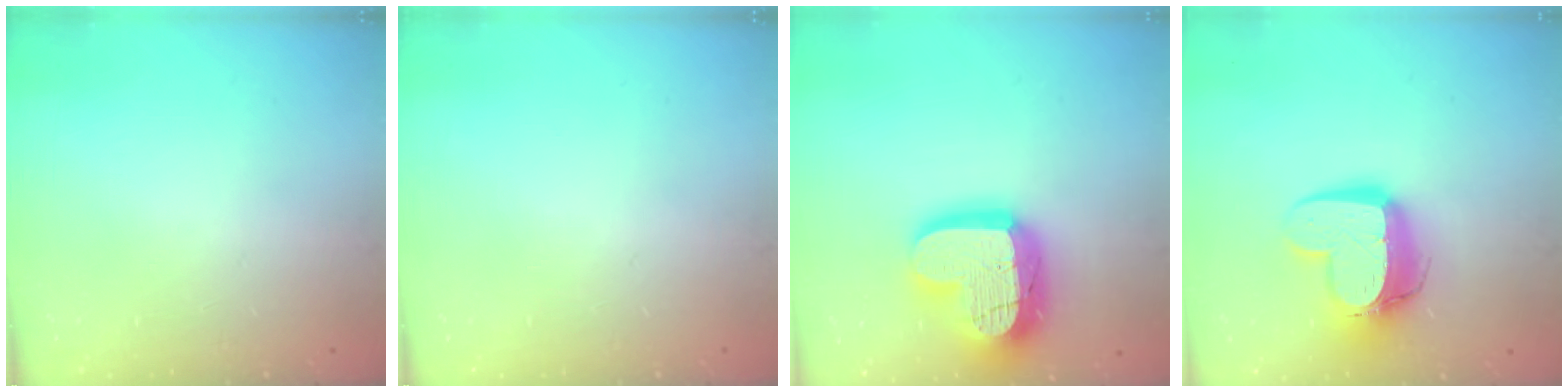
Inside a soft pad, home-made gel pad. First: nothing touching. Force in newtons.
{"total": 0.0}
{"total": 21.4, "press": 21.3, "slide": 1.7}
{"total": 14.2, "press": 14.2, "slide": 1.4}